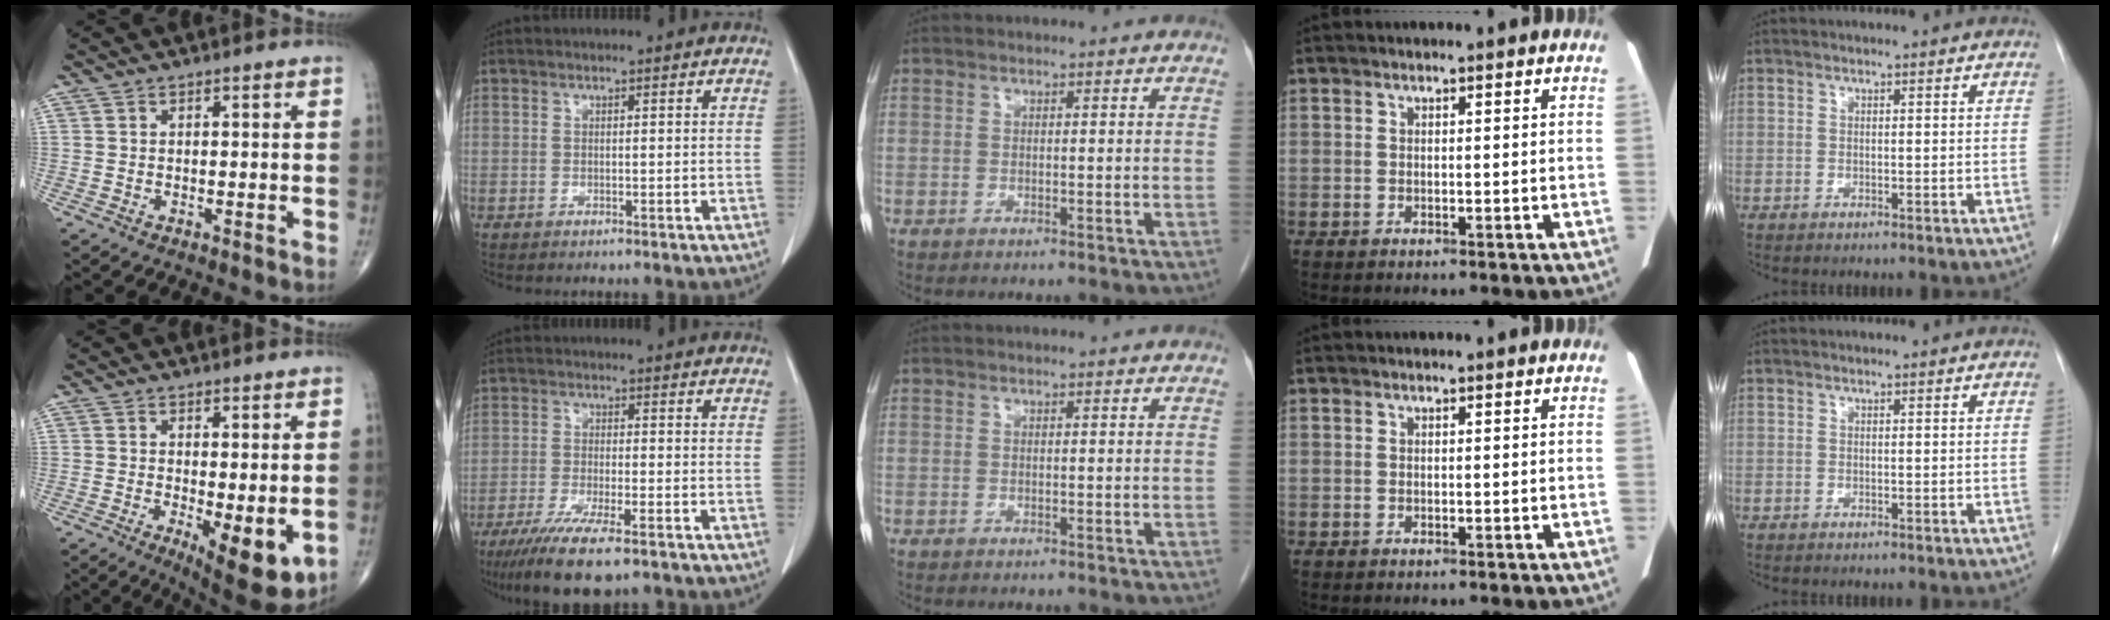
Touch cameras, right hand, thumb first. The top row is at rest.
{"thumb": {"total": 10.1, "force": [-2.1, 3.6, 9.2], "torque": [-0.124, -0.024, -0.019]}, "index": {"total": 10.5, "force": [-7.4, 1.3, 7.3], "torque": [-0.120, -0.025, -0.117]}}